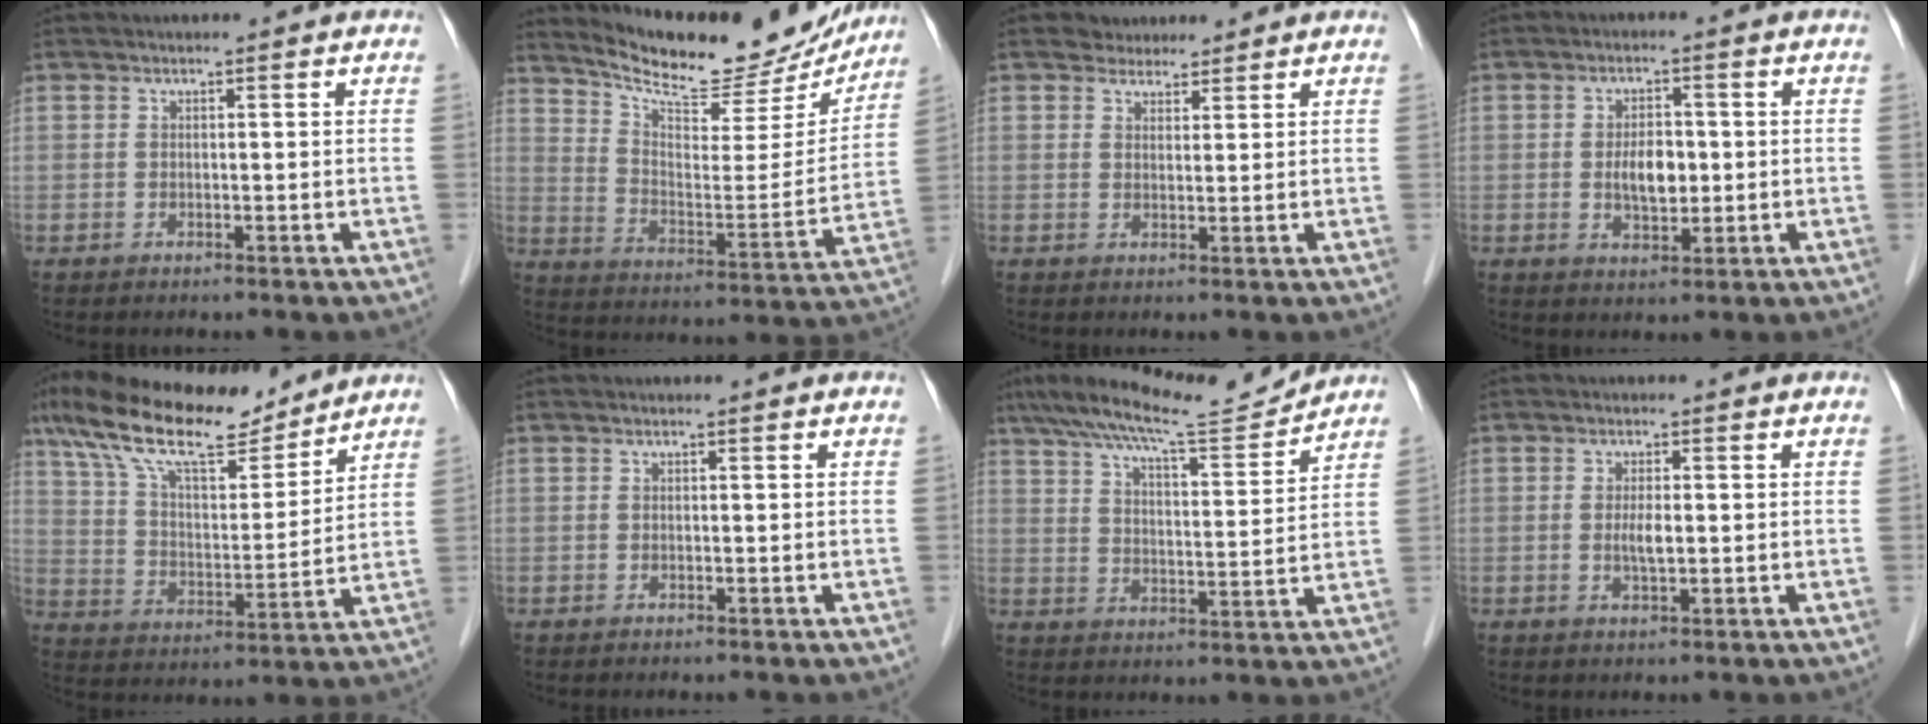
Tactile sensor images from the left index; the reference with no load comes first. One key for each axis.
{"total": 19.7, "fx": 18.2, "fy": 4.5, "fz": 5.8, "tx": -0.090, "ty": -0.031, "tz": 0.259}
{"total": 2.7, "fx": 2.2, "fy": 1.5, "fz": 0.0, "tx": 0.000, "ty": 0.005, "tz": 0.031}
{"total": 4.8, "fx": -0.4, "fy": 2.6, "fz": 4.1, "tx": -0.075, "ty": -0.001, "tz": -0.004}
{"total": 17.3, "fx": 13.7, "fy": 4.4, "fz": 9.6, "tx": -0.181, "ty": 0.018, "tz": 0.240}
{"total": 0.0}
{"total": 12.6, "fx": 11.8, "fy": 0.1, "fz": 4.5, "tx": -0.083, "ty": 0.002, "tz": 0.182}
{"total": 2.3, "fx": -0.3, "fy": 0.6, "fz": 2.2, "tx": -0.046, "ty": -0.005, "tz": -0.004}